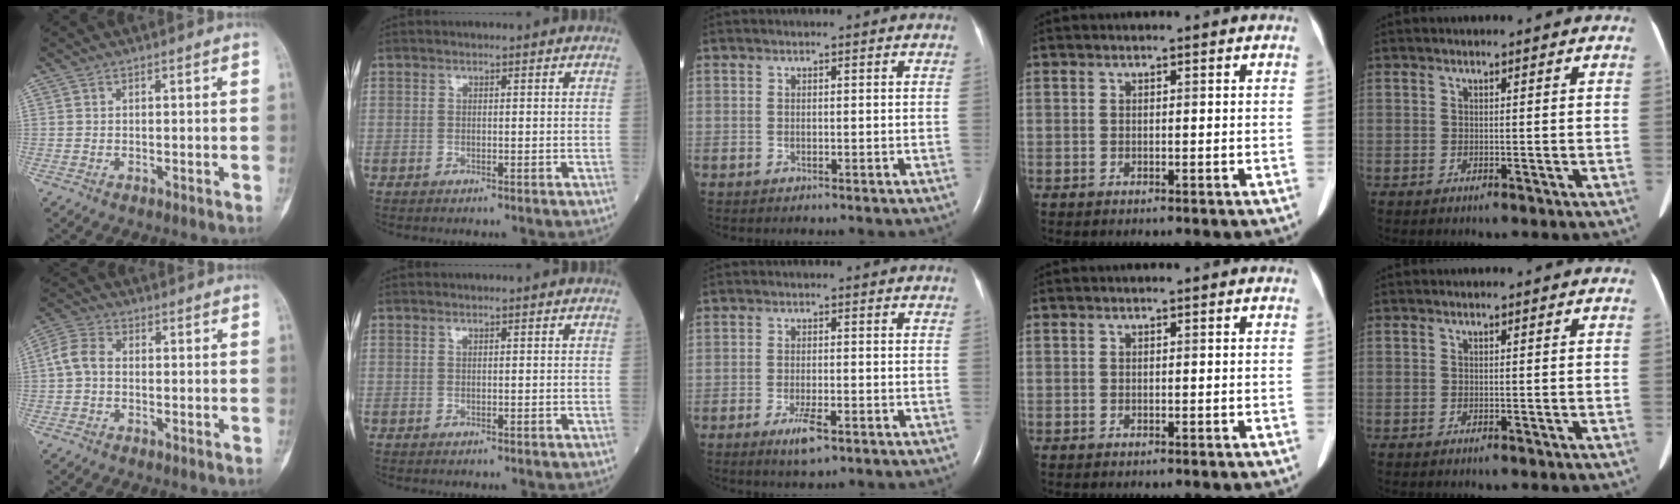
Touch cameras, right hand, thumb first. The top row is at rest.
{"thumb": {"total": 4.9, "force": [-0.3, 3.3, 3.6], "torque": [-0.073, 0.013, -0.015]}, "middle": {"total": 3.8, "force": [-2.1, 0.8, 3.1], "torque": [-0.060, -0.005, -0.035]}}